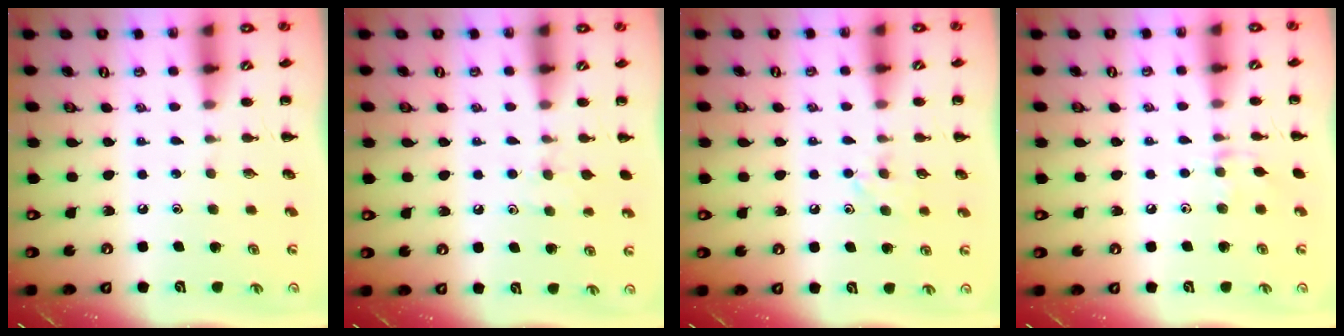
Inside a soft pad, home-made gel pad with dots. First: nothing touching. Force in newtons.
{"total": 6.5, "press": 6.2, "slide": 1.9}
{"total": 6.5, "press": 6.3, "slide": 1.6}
{"total": 4.9, "press": 4.7, "slide": 1.3}